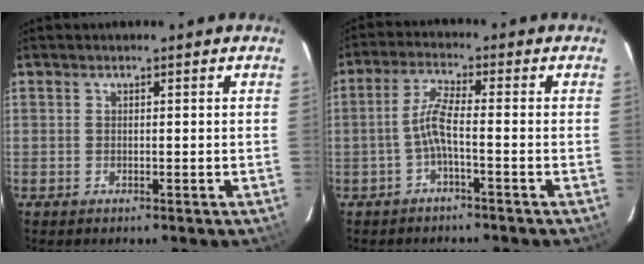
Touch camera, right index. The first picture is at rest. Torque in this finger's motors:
{"motor_torque": [-0.02, -0.02, 0.08, 0.03]}